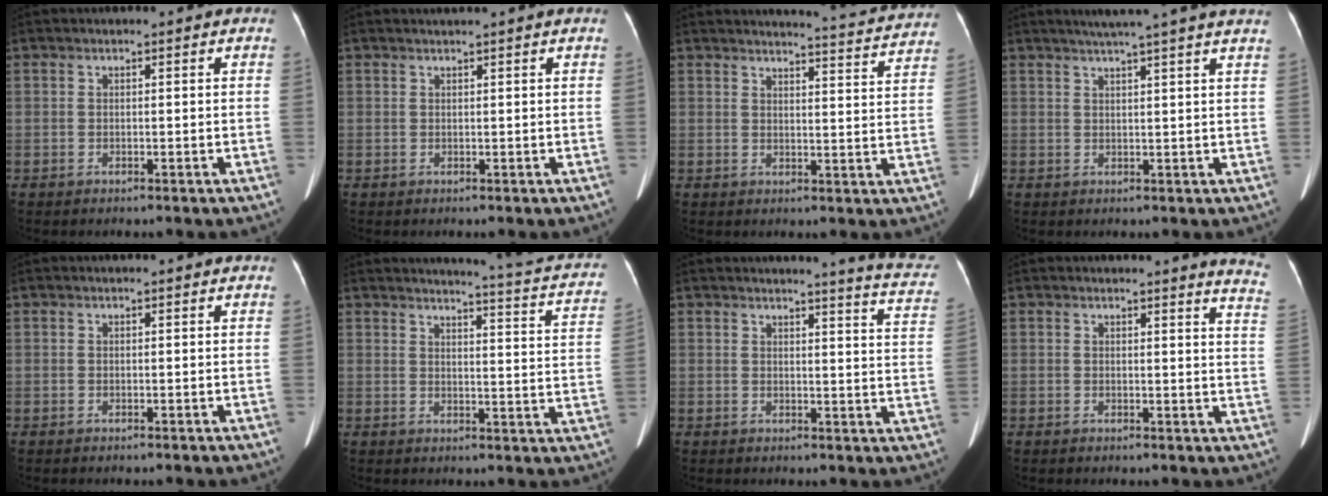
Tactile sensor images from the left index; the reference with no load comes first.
{"total": 1.1, "force": [1.0, -0.3, 0.4], "torque": [-0.009, 0.004, 0.024]}
{"total": 12.3, "force": [12.1, -0.5, 1.9], "torque": [-0.027, -0.056, 0.125]}
{"total": 10.8, "force": [9.0, -1.0, 5.9], "torque": [-0.084, 0.022, 0.100]}
{"total": 0.0}
{"total": 14.8, "force": [13.3, 0.6, 6.5], "torque": [-0.075, -0.066, 0.121]}
{"total": 10.6, "force": [9.8, -0.2, 3.9], "torque": [-0.033, -0.064, 0.078]}
{"total": 7.3, "force": [7.0, -0.4, 2.1], "torque": [-0.011, -0.063, 0.043]}